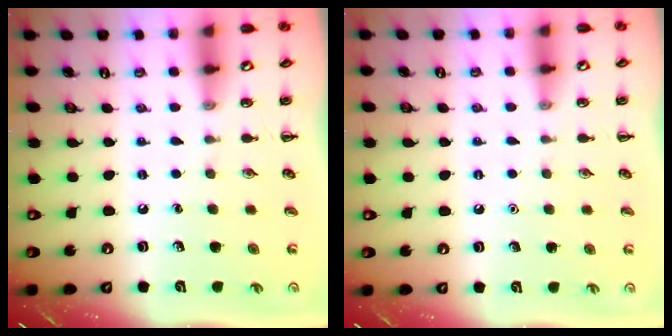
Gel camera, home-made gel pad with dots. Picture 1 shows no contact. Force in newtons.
{"total": 1.6, "press": 1.6, "slide": 0.1}